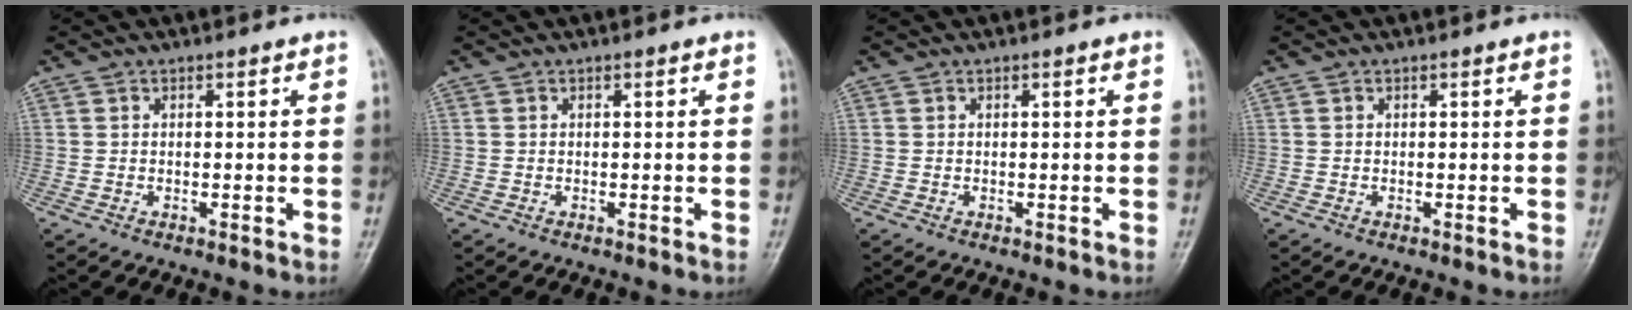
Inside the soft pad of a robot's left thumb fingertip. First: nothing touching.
{"total": 0.0}
{"total": 0.0}
{"total": 0.0}